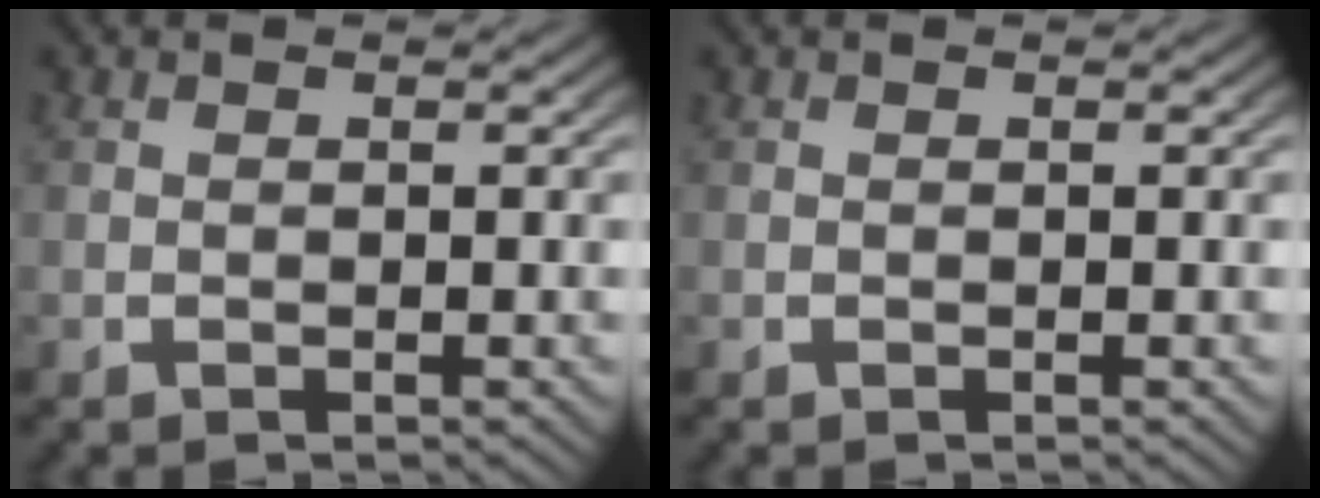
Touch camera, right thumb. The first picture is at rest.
{"total": 0.0}